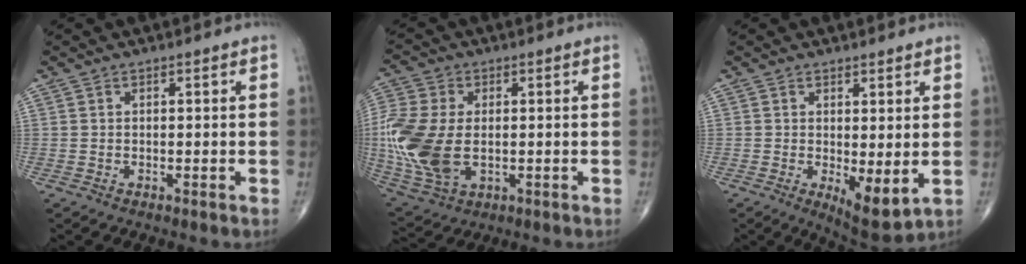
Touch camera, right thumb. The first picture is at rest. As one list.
[{"total": 18.0, "force": [-1.2, 11.2, 14.0], "torque": [-0.346, -0.015, -0.011]}, {"total": 6.8, "force": [-0.6, 2.5, 6.3], "torque": [-0.087, -0.021, 0.000]}]